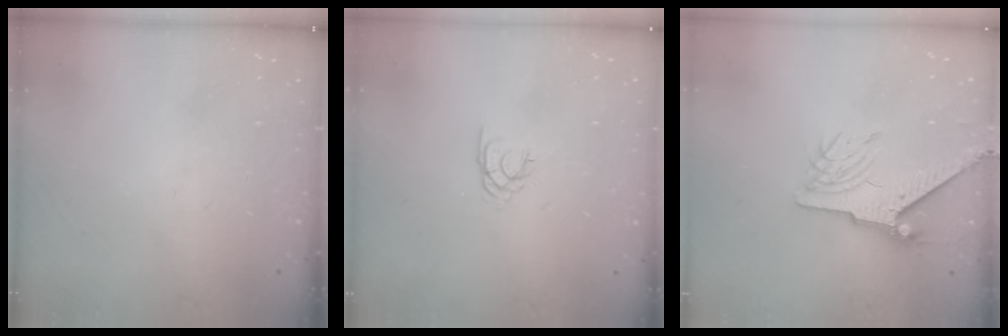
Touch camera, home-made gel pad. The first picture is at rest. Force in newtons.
{"total": 1.7, "press": 1.7, "slide": 0.1}
{"total": 7.3, "press": 7.2, "slide": 1.1}